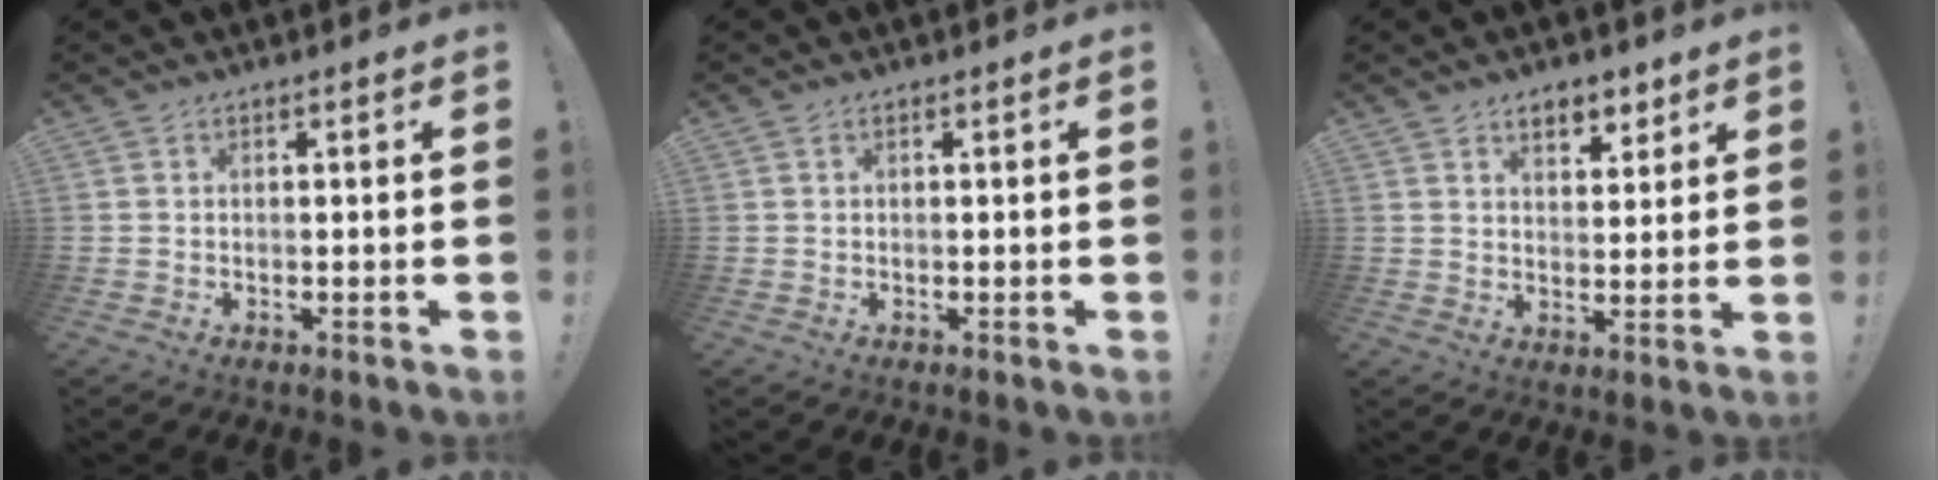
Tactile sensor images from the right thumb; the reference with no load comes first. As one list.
[{"total": 0.0}, {"total": 6.5, "force": [4.7, 3.5, 2.9], "torque": [-0.032, -0.026, 0.083]}]